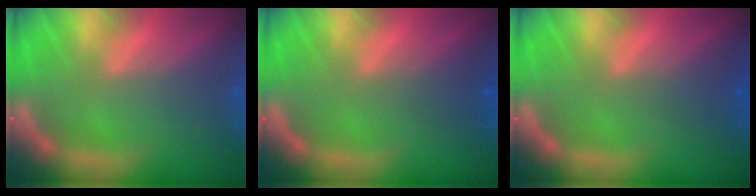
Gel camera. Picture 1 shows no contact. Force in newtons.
{"total": 1.5}
{"total": 1.5}